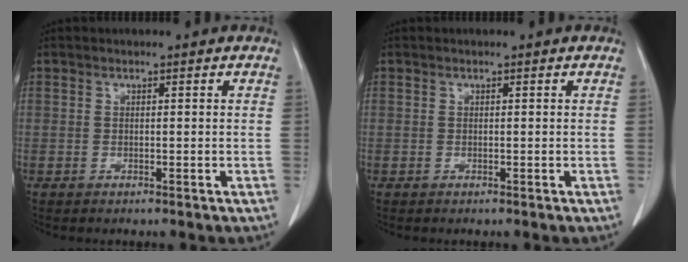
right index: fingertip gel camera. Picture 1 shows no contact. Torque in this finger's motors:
{"motor_torque": [0.08, 0.01, -0.03, 0.00]}